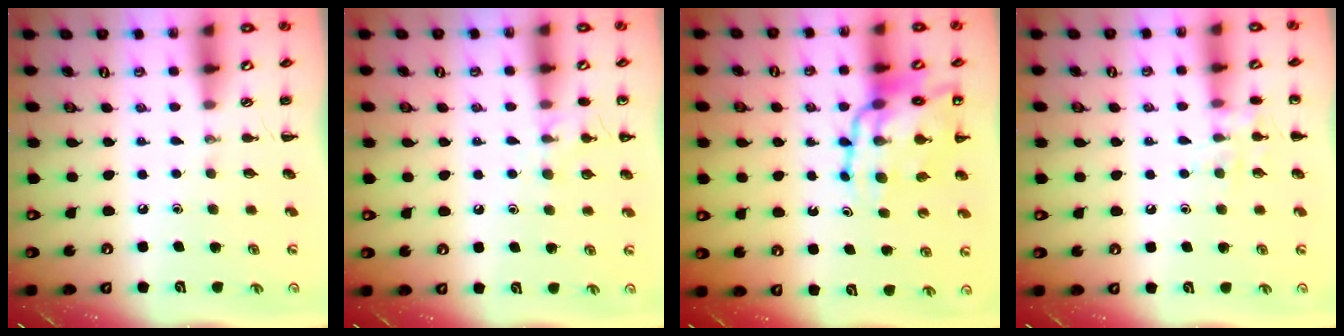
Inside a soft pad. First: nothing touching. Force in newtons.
{"total": 9.1, "press": 8.9, "slide": 2.1}
{"total": 15.4, "press": 14.8, "slide": 4.0}
{"total": 7.8, "press": 7.8, "slide": 0.7}